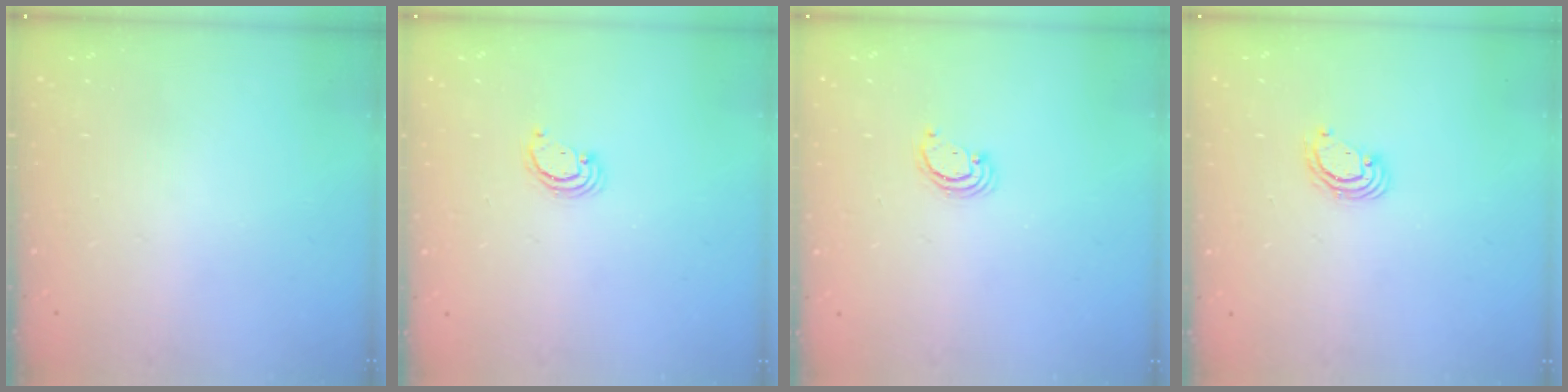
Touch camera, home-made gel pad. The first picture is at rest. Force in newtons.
{"total": 2.6, "press": 2.6, "slide": 0.3}
{"total": 2.6, "press": 2.6, "slide": 0.3}
{"total": 3.8, "press": 3.8, "slide": 0.2}